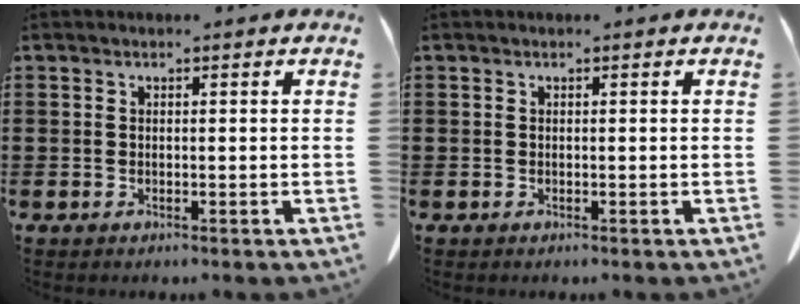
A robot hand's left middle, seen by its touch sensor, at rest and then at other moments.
{"total": 0.0}